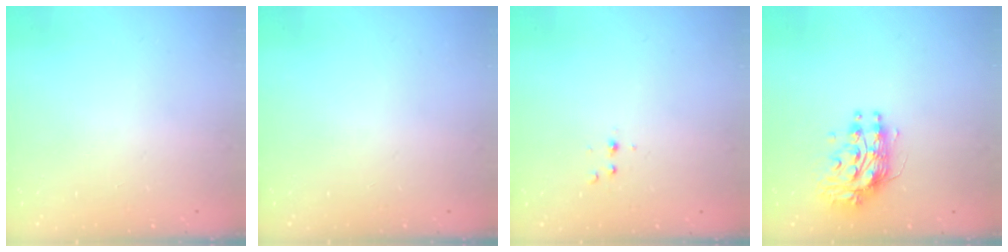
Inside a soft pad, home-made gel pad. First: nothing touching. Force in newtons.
{"total": 0.0}
{"total": 3.1, "press": 2.7, "slide": 1.6}
{"total": 9.0, "press": 8.9, "slide": 0.7}